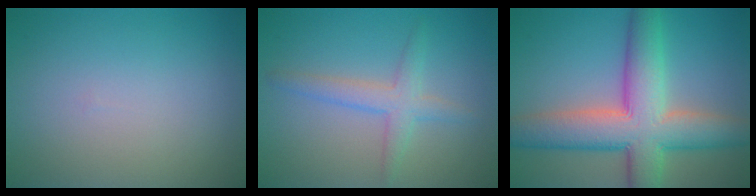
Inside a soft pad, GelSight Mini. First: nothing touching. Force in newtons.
{"total": 2.8, "press": 2.7, "slide": 0.2}
{"total": 9.9, "press": 9.9, "slide": 0.5}